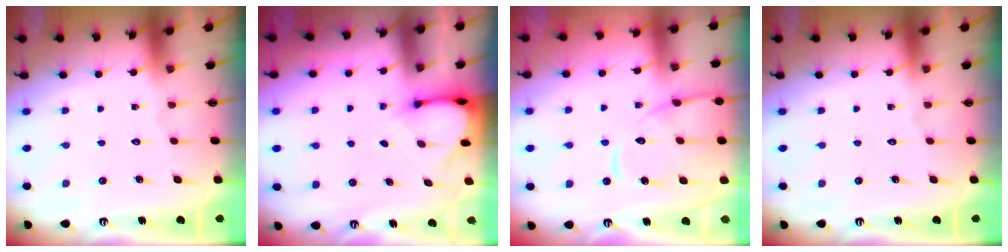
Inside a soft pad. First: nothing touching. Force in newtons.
{"total": 3.2, "press": 3.2, "slide": 0.3}
{"total": 13.2, "press": 13.2, "slide": 1.2}
{"total": 0.0}